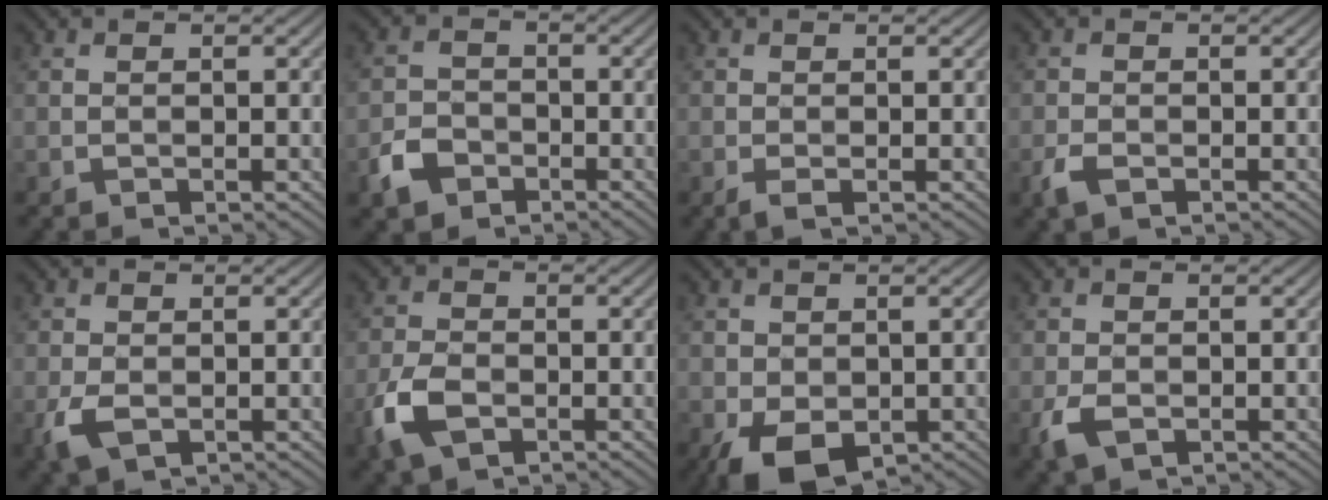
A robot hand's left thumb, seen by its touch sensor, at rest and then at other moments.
{"total": 4.3, "force": [-2.5, 3.2, 1.3], "torque": [-0.030, -0.002, -0.057]}
{"total": 1.7, "force": [-0.3, 1.1, 1.3], "torque": [-0.028, 0.001, -0.009]}
{"total": 2.7, "force": [-1.4, 1.8, 1.5], "torque": [-0.041, -0.004, -0.034]}
{"total": 4.3, "force": [-0.8, 3.2, 2.8], "torque": [-0.080, -0.005, -0.020]}
{"total": 6.1, "force": [-2.6, 4.0, 3.8], "torque": [-0.099, -0.003, -0.060]}
{"total": 5.7, "force": [-1.8, 4.0, 3.7], "torque": [-0.083, -0.008, -0.035]}
{"total": 3.8, "force": [-1.2, 2.8, 2.3], "torque": [-0.065, -0.005, -0.029]}